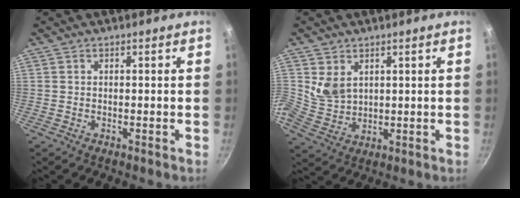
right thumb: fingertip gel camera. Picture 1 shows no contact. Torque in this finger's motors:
{"motor_torque": [-0.03, 0.00, 1.02, -0.17, 0.31]}